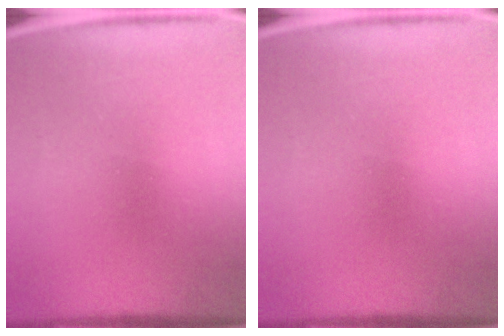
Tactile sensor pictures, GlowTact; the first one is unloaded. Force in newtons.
{"total": 0.0}